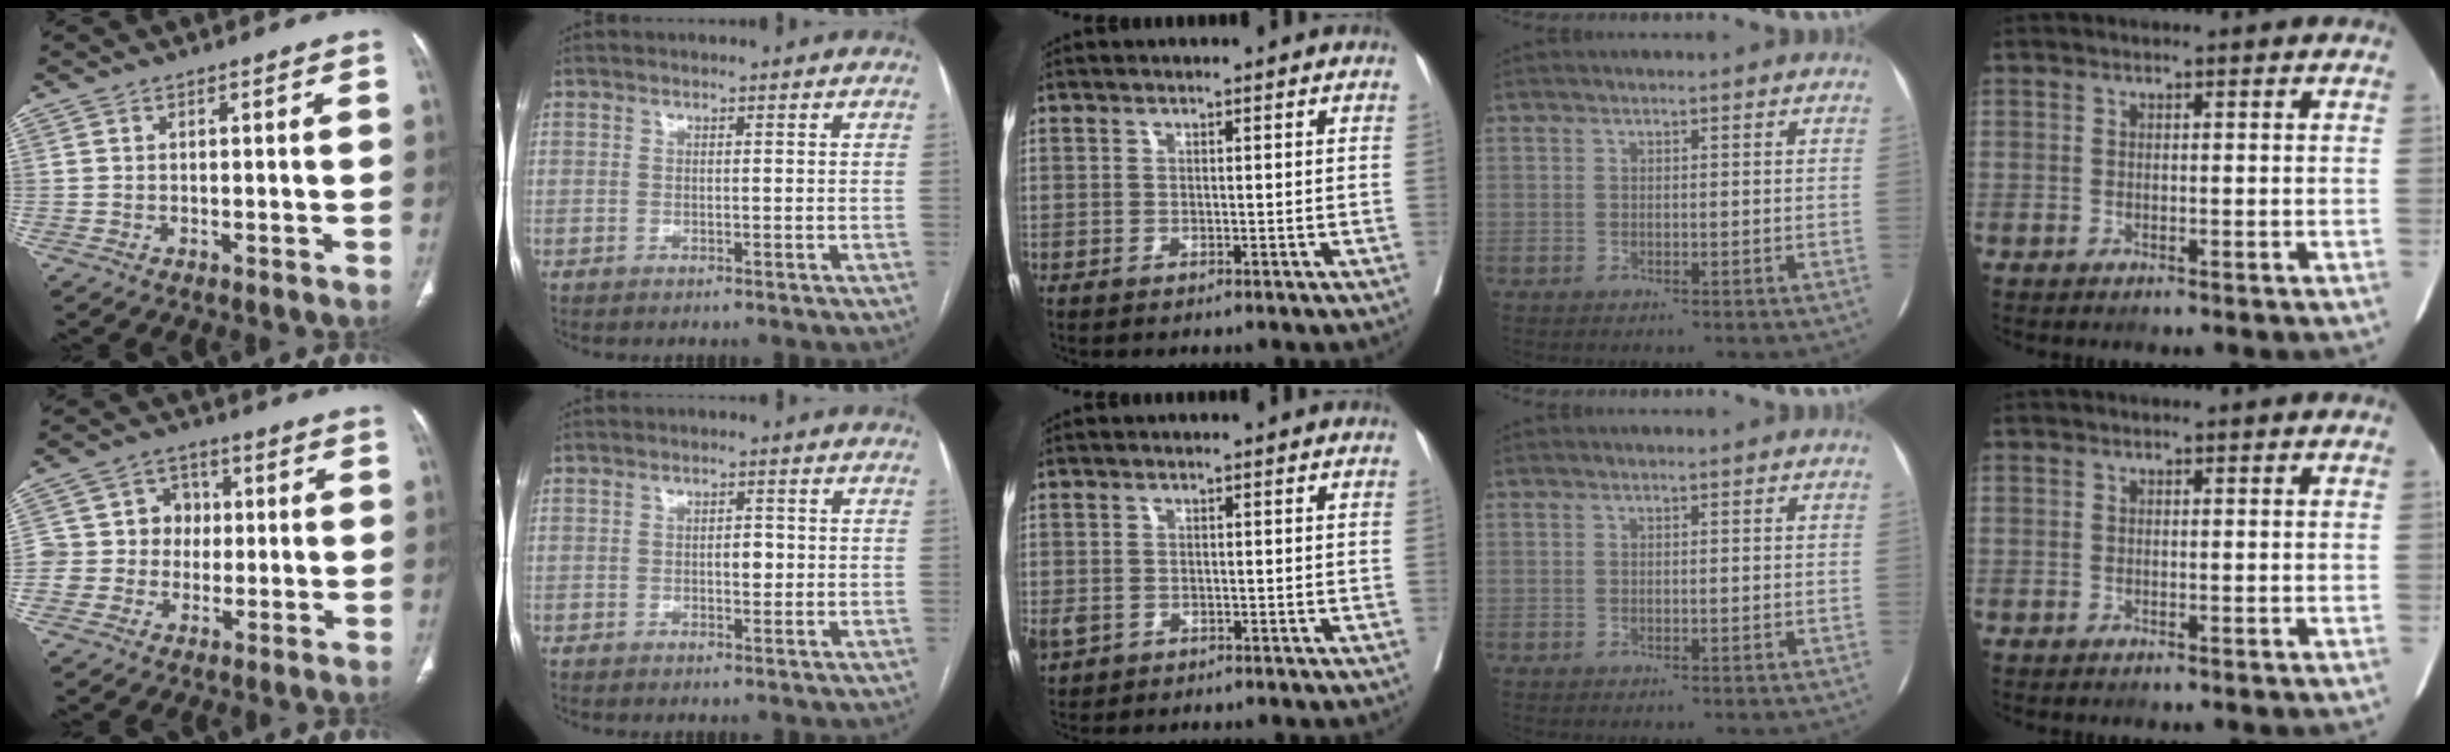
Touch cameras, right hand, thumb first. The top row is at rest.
{"thumb": {"total": 8.7, "force": [-0.3, 8.2, 2.8], "torque": [-0.001, 0.023, -0.010]}, "index": {"total": 2.1, "force": [-0.2, 1.0, 1.8], "torque": [-0.025, 0.003, -0.002]}, "middle": {"total": 2.8, "force": [-0.9, 2.2, 1.4], "torque": [-0.034, -0.005, -0.009]}}